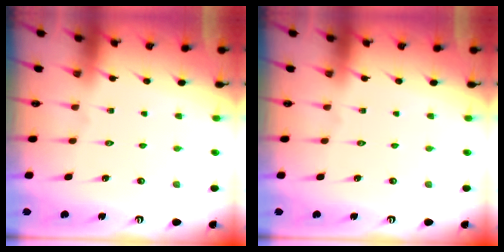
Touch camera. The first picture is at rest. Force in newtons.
{"total": 0.0}